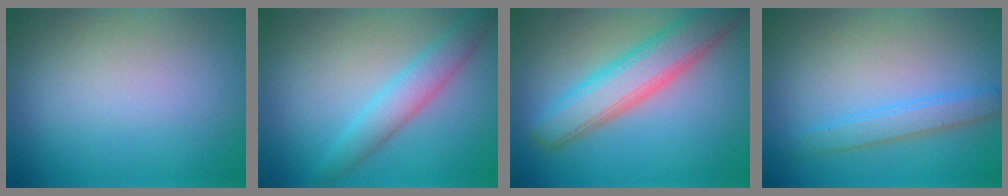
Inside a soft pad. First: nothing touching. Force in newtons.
{"total": 3.4, "press": 3.4, "slide": 0.2}
{"total": 6.5, "press": 6.5, "slide": 0.3}
{"total": 2.5, "press": 2.5, "slide": 0.1}